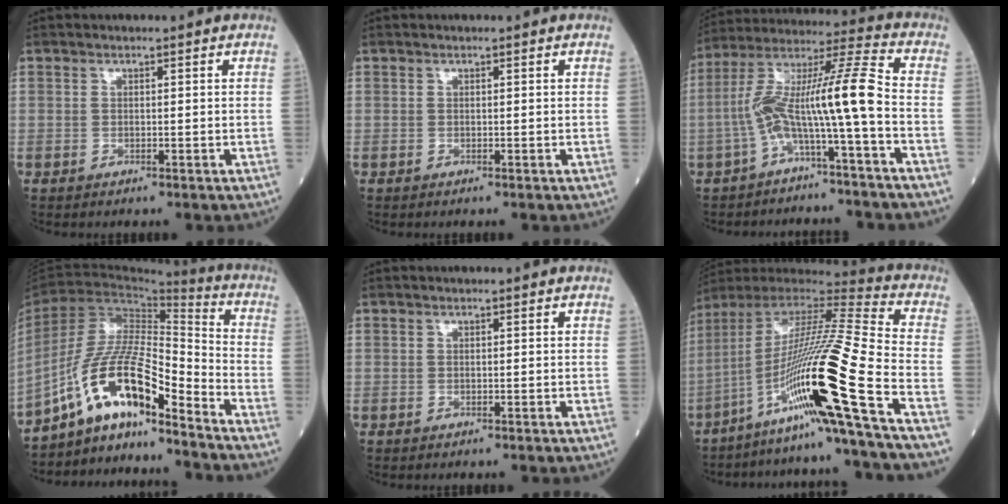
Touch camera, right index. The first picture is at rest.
{"total": 0.0}
{"total": 12.0, "force": [-3.4, -0.1, 11.5], "torque": [-0.214, 0.039, -0.067]}
{"total": 13.1, "force": [-9.4, 2.0, 8.9], "torque": [-0.171, 0.021, -0.170]}
{"total": 0.0}
{"total": 22.6, "force": [-10.1, -2.1, 20.0], "torque": [-0.375, -0.022, -0.191]}